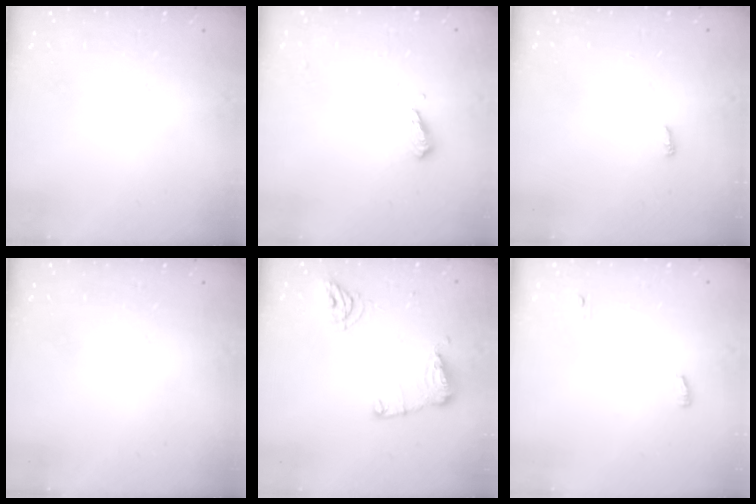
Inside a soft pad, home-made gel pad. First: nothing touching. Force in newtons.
{"total": 5.0, "press": 4.8, "slide": 1.3}
{"total": 3.4, "press": 3.3, "slide": 0.6}
{"total": 0.0}
{"total": 11.3, "press": 11.2, "slide": 0.9}
{"total": 3.5, "press": 3.4, "slide": 1.0}